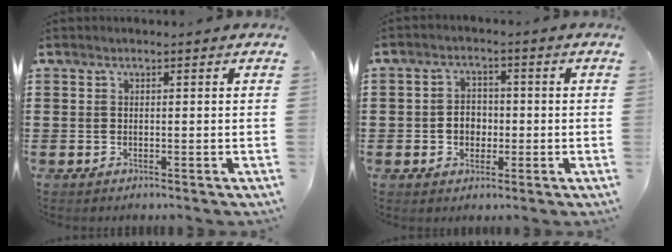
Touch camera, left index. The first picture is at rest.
{"total": 3.3, "force": [-0.8, 2.8, 1.7], "torque": [-0.040, 0.006, -0.018]}